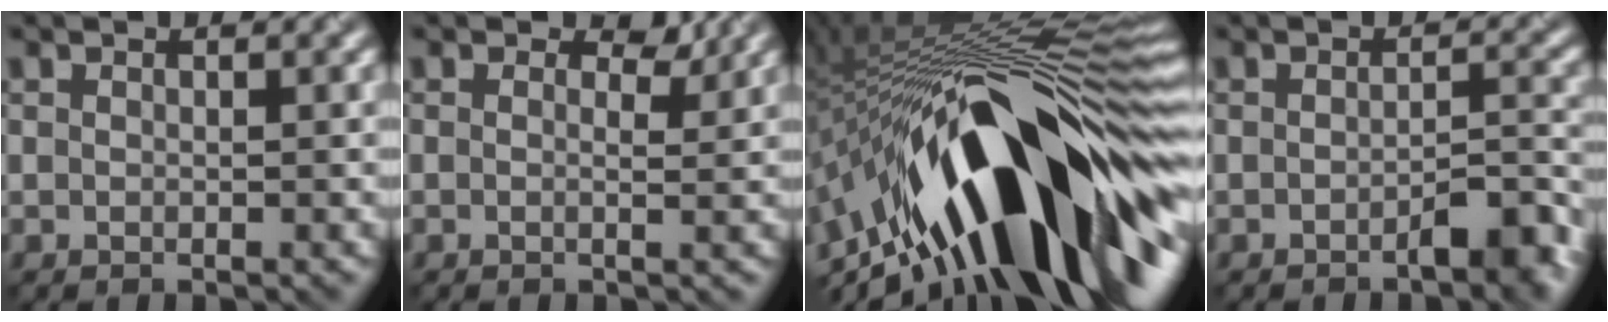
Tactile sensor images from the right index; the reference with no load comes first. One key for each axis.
{"total": 0.9, "fx": 0.6, "fy": 0.3, "fz": 0.7, "tx": -0.010, "ty": -0.009, "tz": 0.002}
{"total": 17.6, "fx": -5.9, "fy": 6.7, "fz": 15.1, "tx": -0.223, "ty": 0.034, "tz": -0.117}
{"total": 3.4, "fx": -2.6, "fy": 0.8, "fz": 2.1, "tx": -0.029, "ty": 0.004, "tz": -0.042}